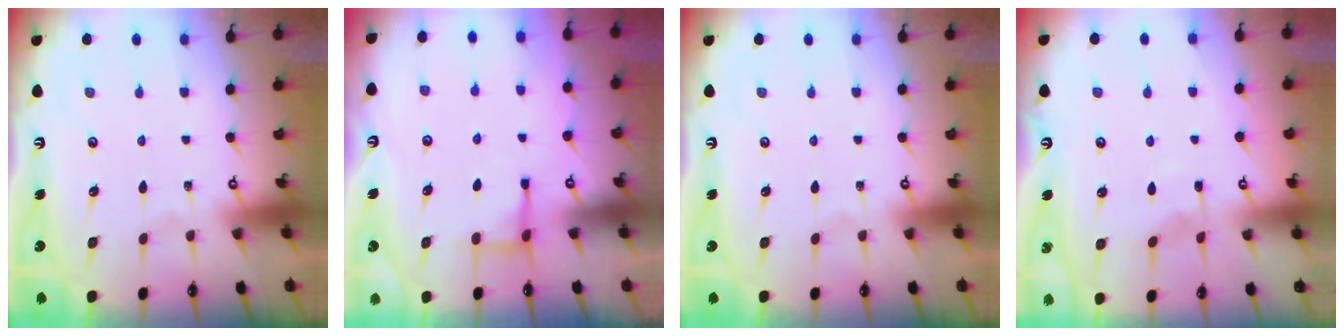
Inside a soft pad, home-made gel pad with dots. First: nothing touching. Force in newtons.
{"total": 3.7, "press": 3.7, "slide": 0.6}
{"total": 0.0}
{"total": 3.8, "press": 3.7, "slide": 0.6}